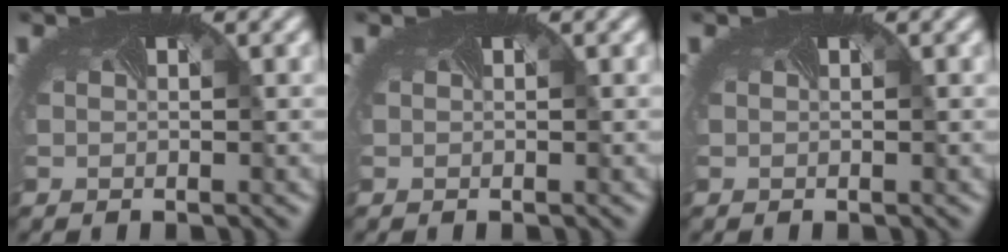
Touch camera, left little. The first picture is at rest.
{"total": 0.0}
{"total": 0.0}